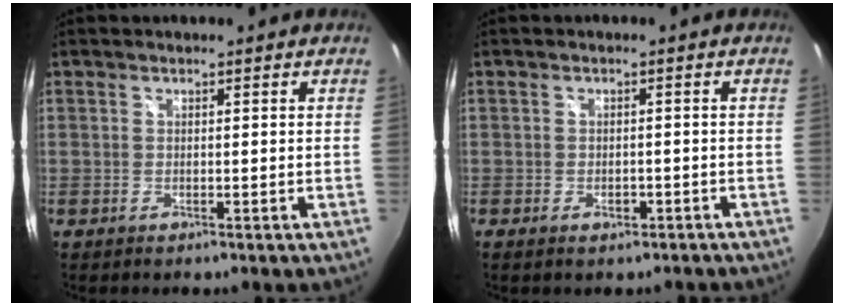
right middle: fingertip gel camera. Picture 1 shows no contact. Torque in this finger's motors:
{"motor_torque": [1.08, -1.06, 0.05, 0.06]}